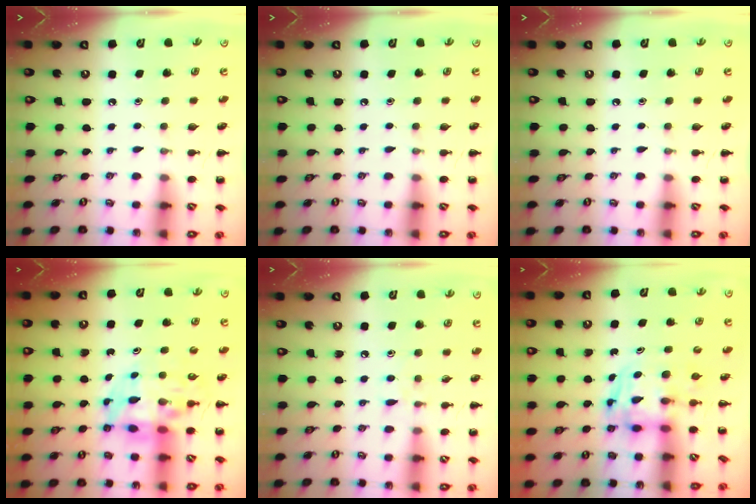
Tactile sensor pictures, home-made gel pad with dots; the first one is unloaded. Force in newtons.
{"total": 0.0}
{"total": 0.0}
{"total": 9.6, "press": 9.2, "slide": 2.7}
{"total": 5.1, "press": 4.7, "slide": 1.9}
{"total": 2.7, "press": 2.7, "slide": 0.2}